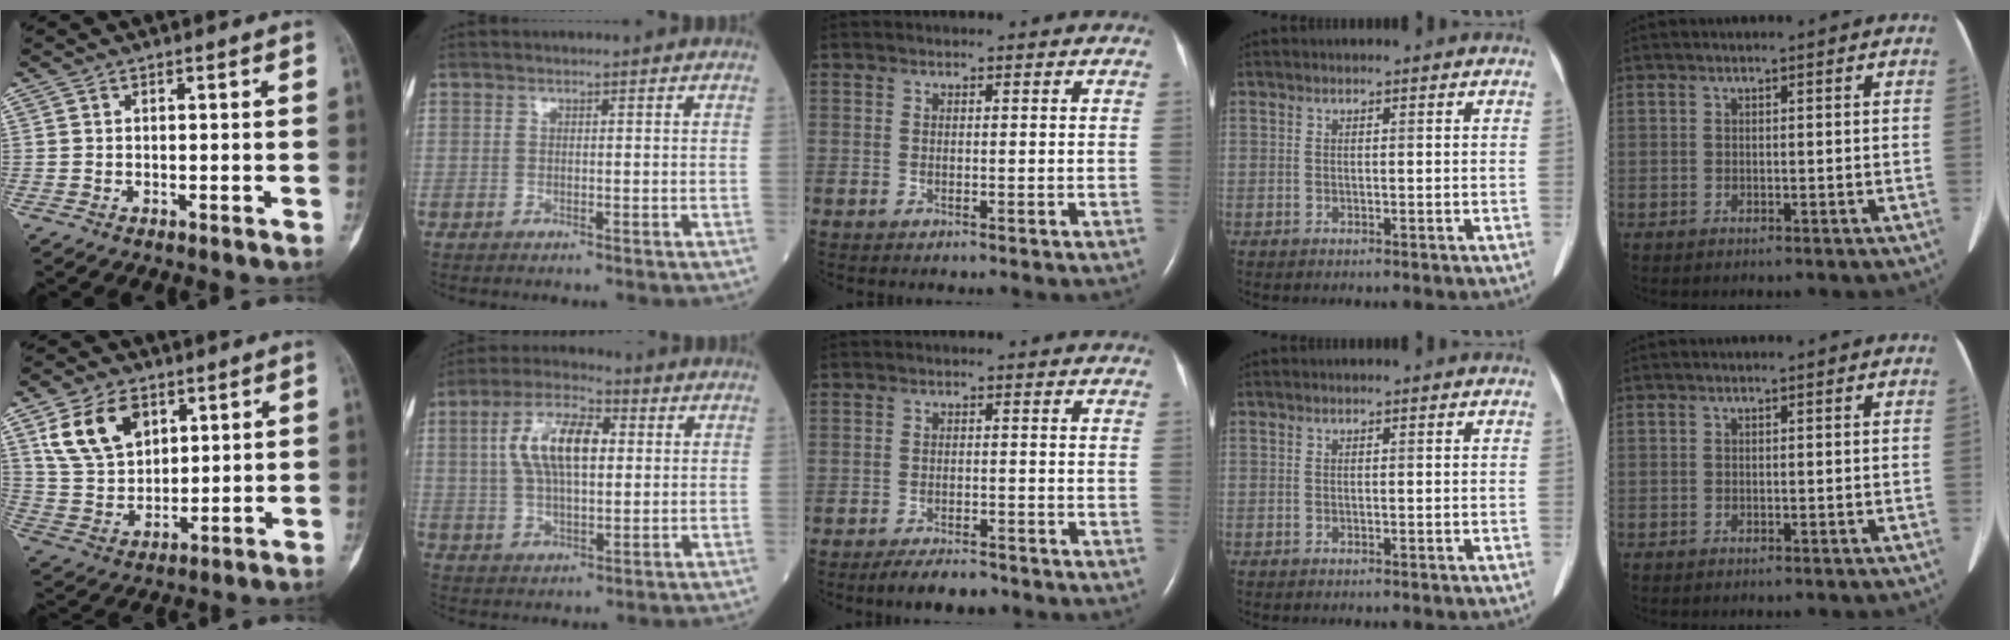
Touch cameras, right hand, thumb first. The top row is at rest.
{"thumb": {"total": 12.6, "force": [5.9, 8.3, 7.5], "torque": [-0.119, -0.018, 0.123]}, "index": {"total": 10.6, "force": [2.3, 4.2, 9.5], "torque": [-0.190, 0.019, 0.040]}, "middle": {"total": 4.7, "force": [-4.0, 1.3, 2.1], "torque": [-0.037, -0.005, -0.063]}}